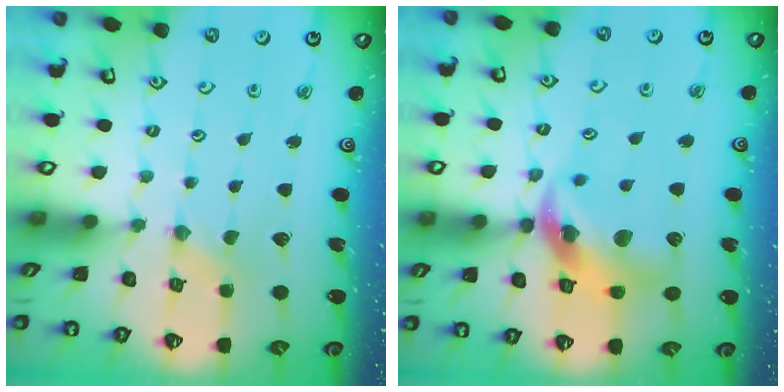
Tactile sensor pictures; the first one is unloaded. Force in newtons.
{"total": 16.0, "press": 15.9, "slide": 2.1}